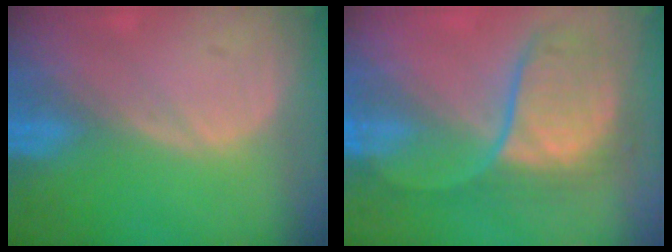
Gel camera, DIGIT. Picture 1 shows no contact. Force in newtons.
{"total": 8.8, "press": 8.4, "slide": 2.6}